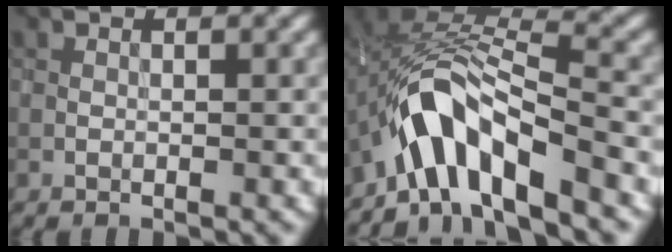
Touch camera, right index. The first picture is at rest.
{"total": 7.5, "force": [-4.7, 2.9, 5.2], "torque": [-0.077, 0.007, -0.090]}